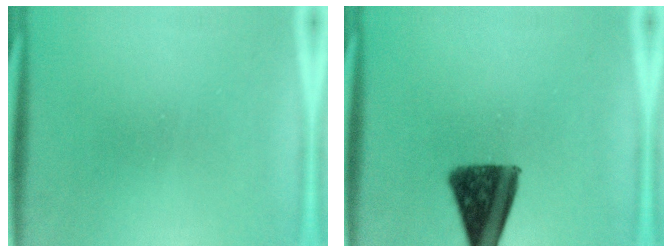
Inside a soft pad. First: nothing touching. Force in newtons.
{"total": 12.0}